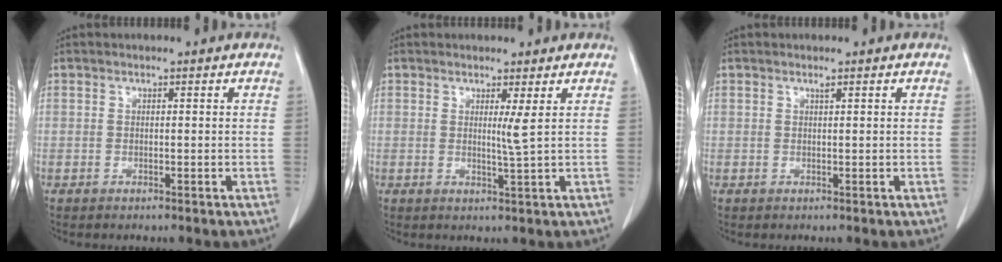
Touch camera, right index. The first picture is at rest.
{"total": 2.0, "force": [0.7, -0.6, 1.7], "torque": [-0.035, -0.011, 0.015]}
{"total": 0.5, "force": [0.3, 0.0, 0.4], "torque": [-0.010, -0.001, 0.008]}